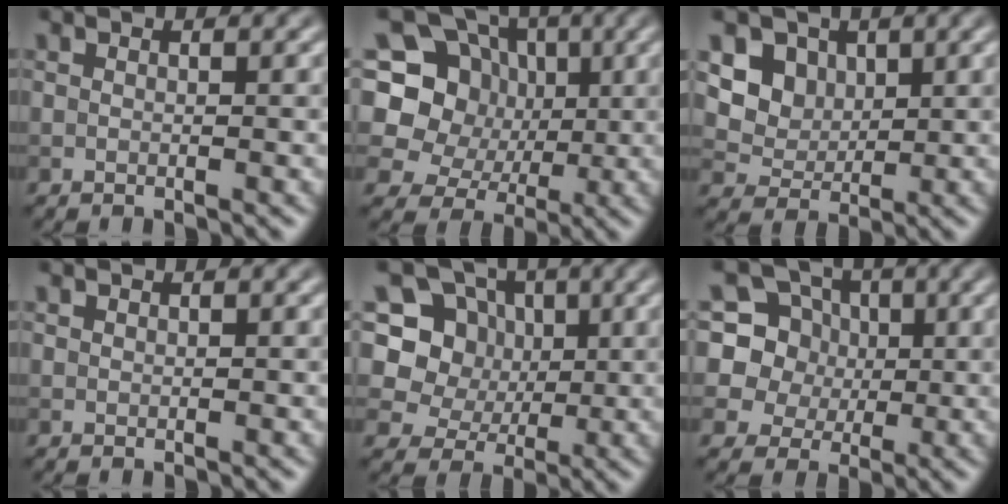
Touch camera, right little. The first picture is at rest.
{"total": 10.9, "force": [1.8, 9.6, 4.7], "torque": [-0.106, 0.041, -0.003]}
{"total": 5.1, "force": [2.3, 4.0, 2.0], "torque": [-0.050, -0.018, 0.053]}
{"total": 0.0}
{"total": 8.4, "force": [2.4, 7.4, 3.1], "torque": [-0.059, 0.013, 0.028]}
{"total": 9.0, "force": [3.2, 7.8, 3.3], "torque": [-0.078, 0.031, 0.040]}